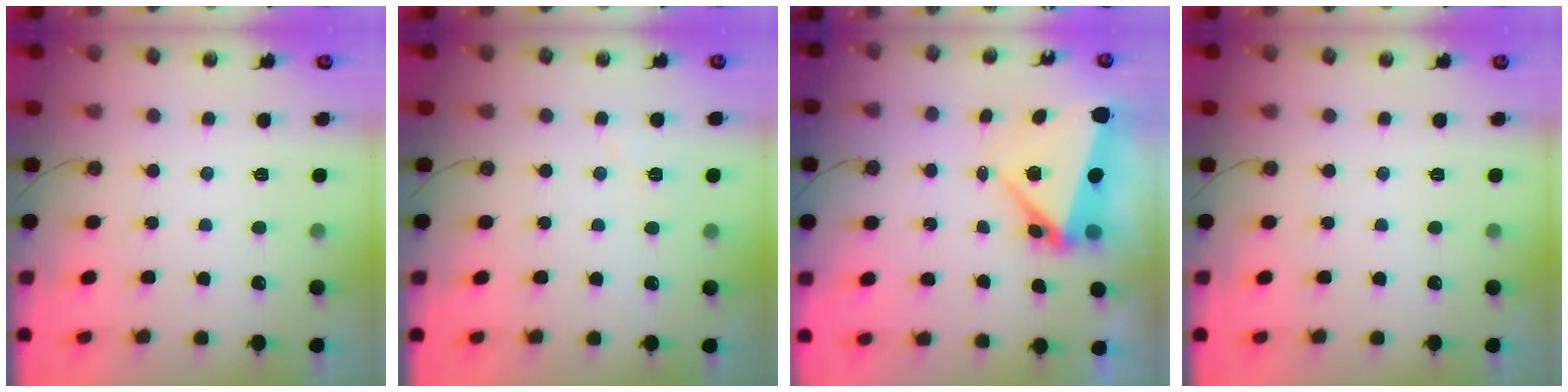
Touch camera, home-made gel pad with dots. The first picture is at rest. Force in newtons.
{"total": 5.4, "press": 4.8, "slide": 2.3}
{"total": 7.2, "press": 7.0, "slide": 1.8}
{"total": 0.0}